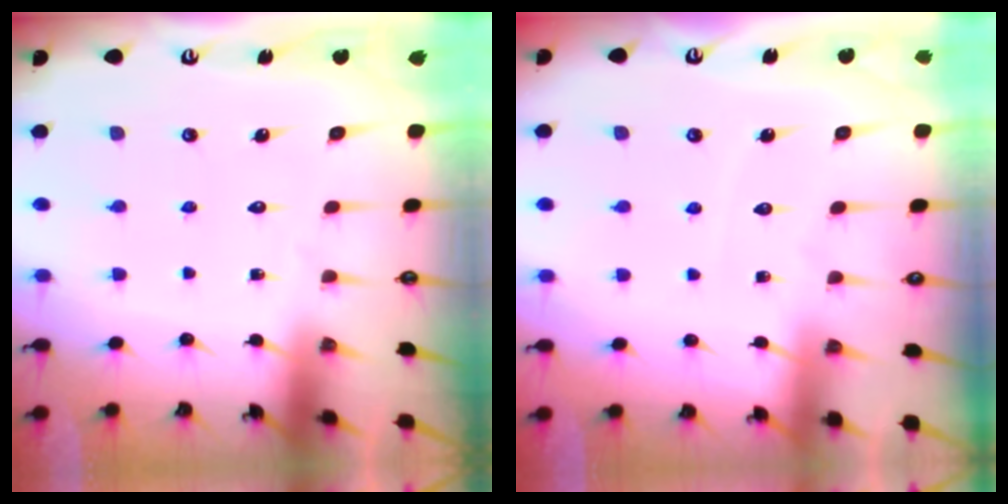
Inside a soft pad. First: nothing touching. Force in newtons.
{"total": 2.4, "press": 2.4, "slide": 0.4}